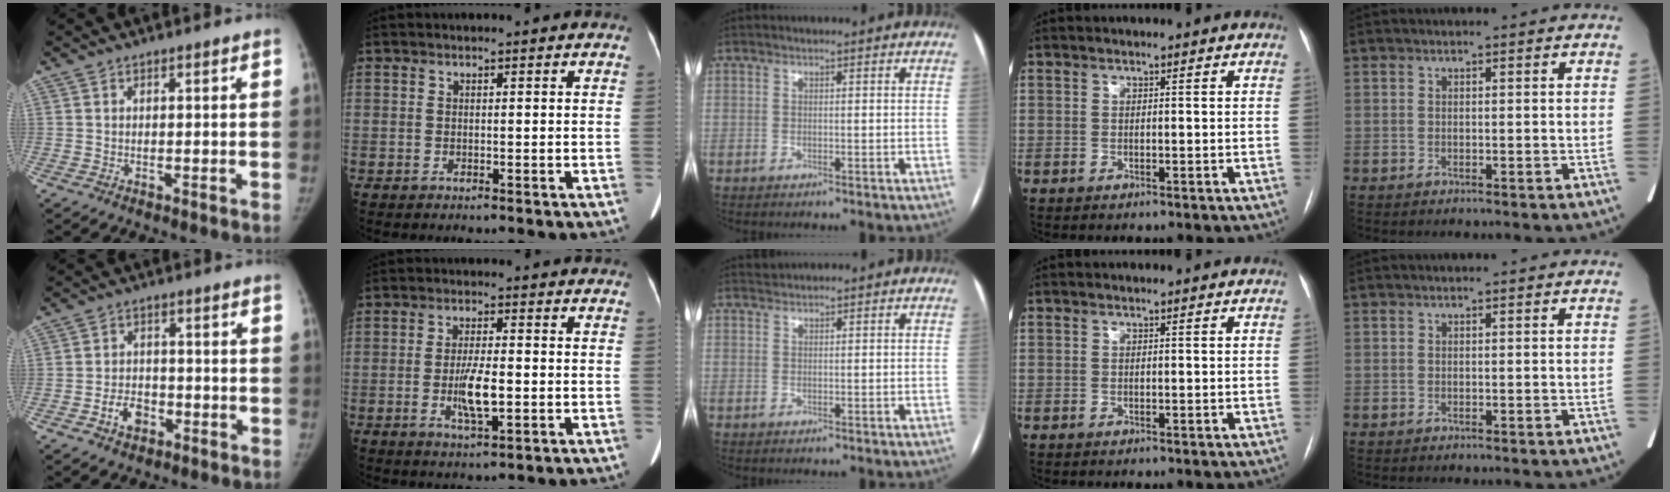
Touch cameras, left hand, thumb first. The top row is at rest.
{"thumb": {"total": 5.0, "force": [-2.2, 3.6, 2.7], "torque": [-0.031, 0.020, -0.035]}, "index": {"total": 5.8, "force": [-1.3, 1.1, 5.6], "torque": [-0.109, -0.007, -0.020]}, "middle": {"total": 0.8, "force": [0.7, -0.2, -0.3], "torque": [-0.004, 0.008, 0.018]}}